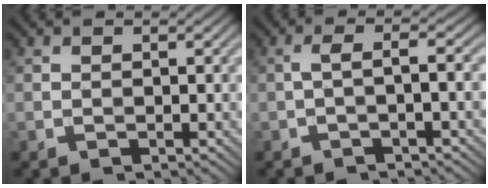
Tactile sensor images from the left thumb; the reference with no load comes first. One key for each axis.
{"total": 2.8, "fx": -0.8, "fy": 0.6, "fz": 2.7, "tx": -0.040, "ty": 0.013, "tz": -0.027}